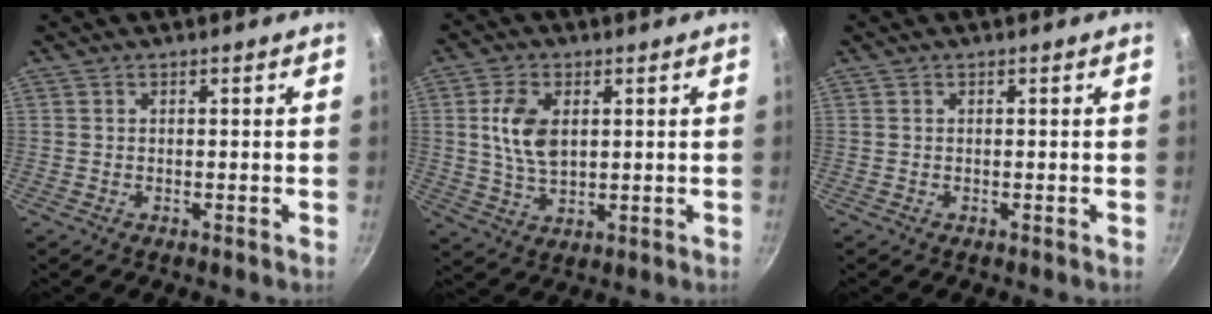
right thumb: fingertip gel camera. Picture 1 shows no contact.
{"total": 8.5, "force": [1.8, 5.1, 6.5], "torque": [-0.115, -0.006, 0.034]}
{"total": 0.0}